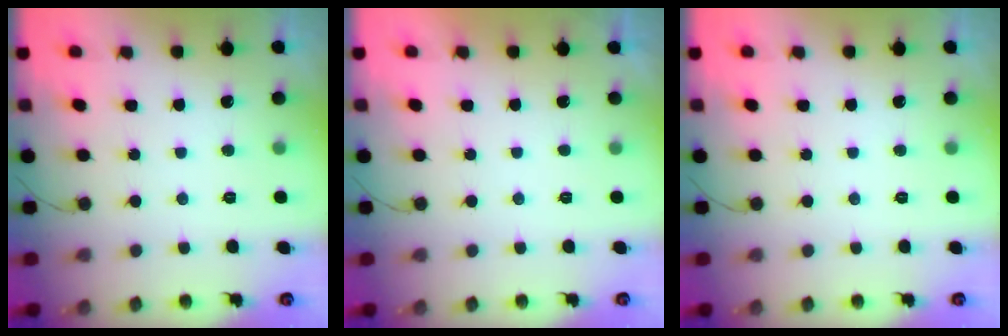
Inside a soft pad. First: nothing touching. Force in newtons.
{"total": 2.3, "press": 2.2, "slide": 0.3}
{"total": 0.0}